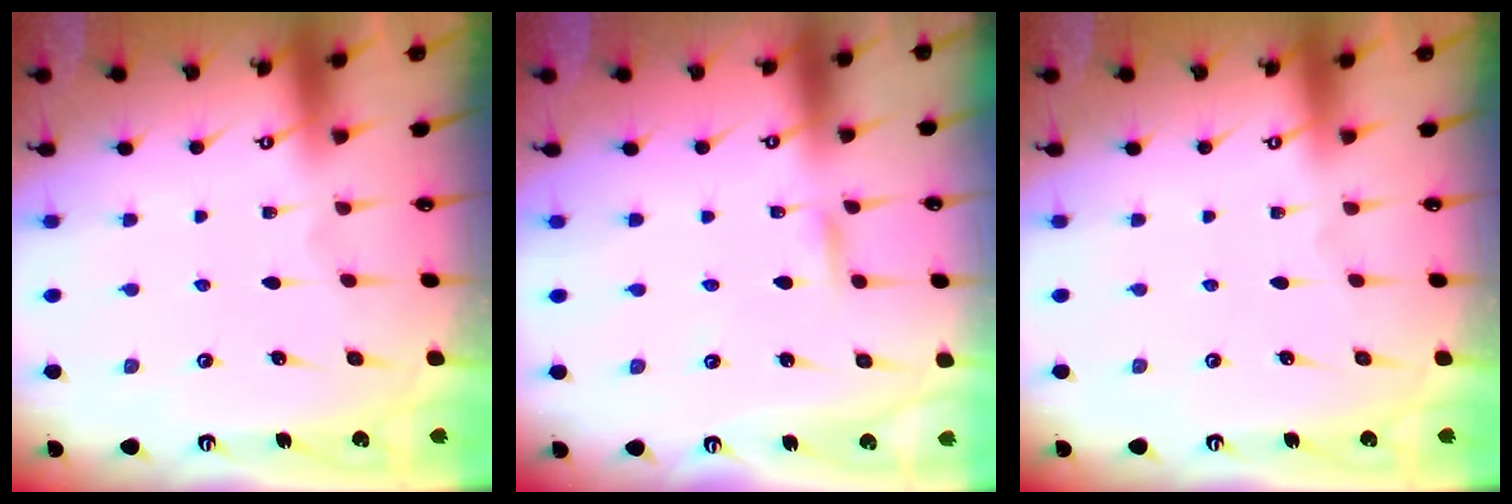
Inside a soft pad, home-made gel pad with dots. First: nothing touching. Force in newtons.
{"total": 1.9, "press": 1.9, "slide": 0.1}
{"total": 0.0}